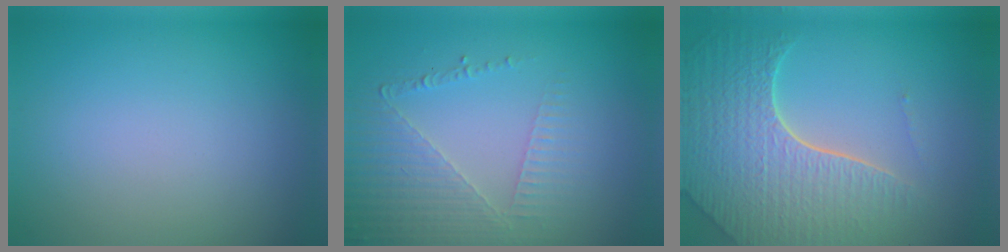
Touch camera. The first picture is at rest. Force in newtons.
{"total": 4.4, "press": 2.9, "slide": 3.3}
{"total": 8.1, "press": 5.7, "slide": 5.7}